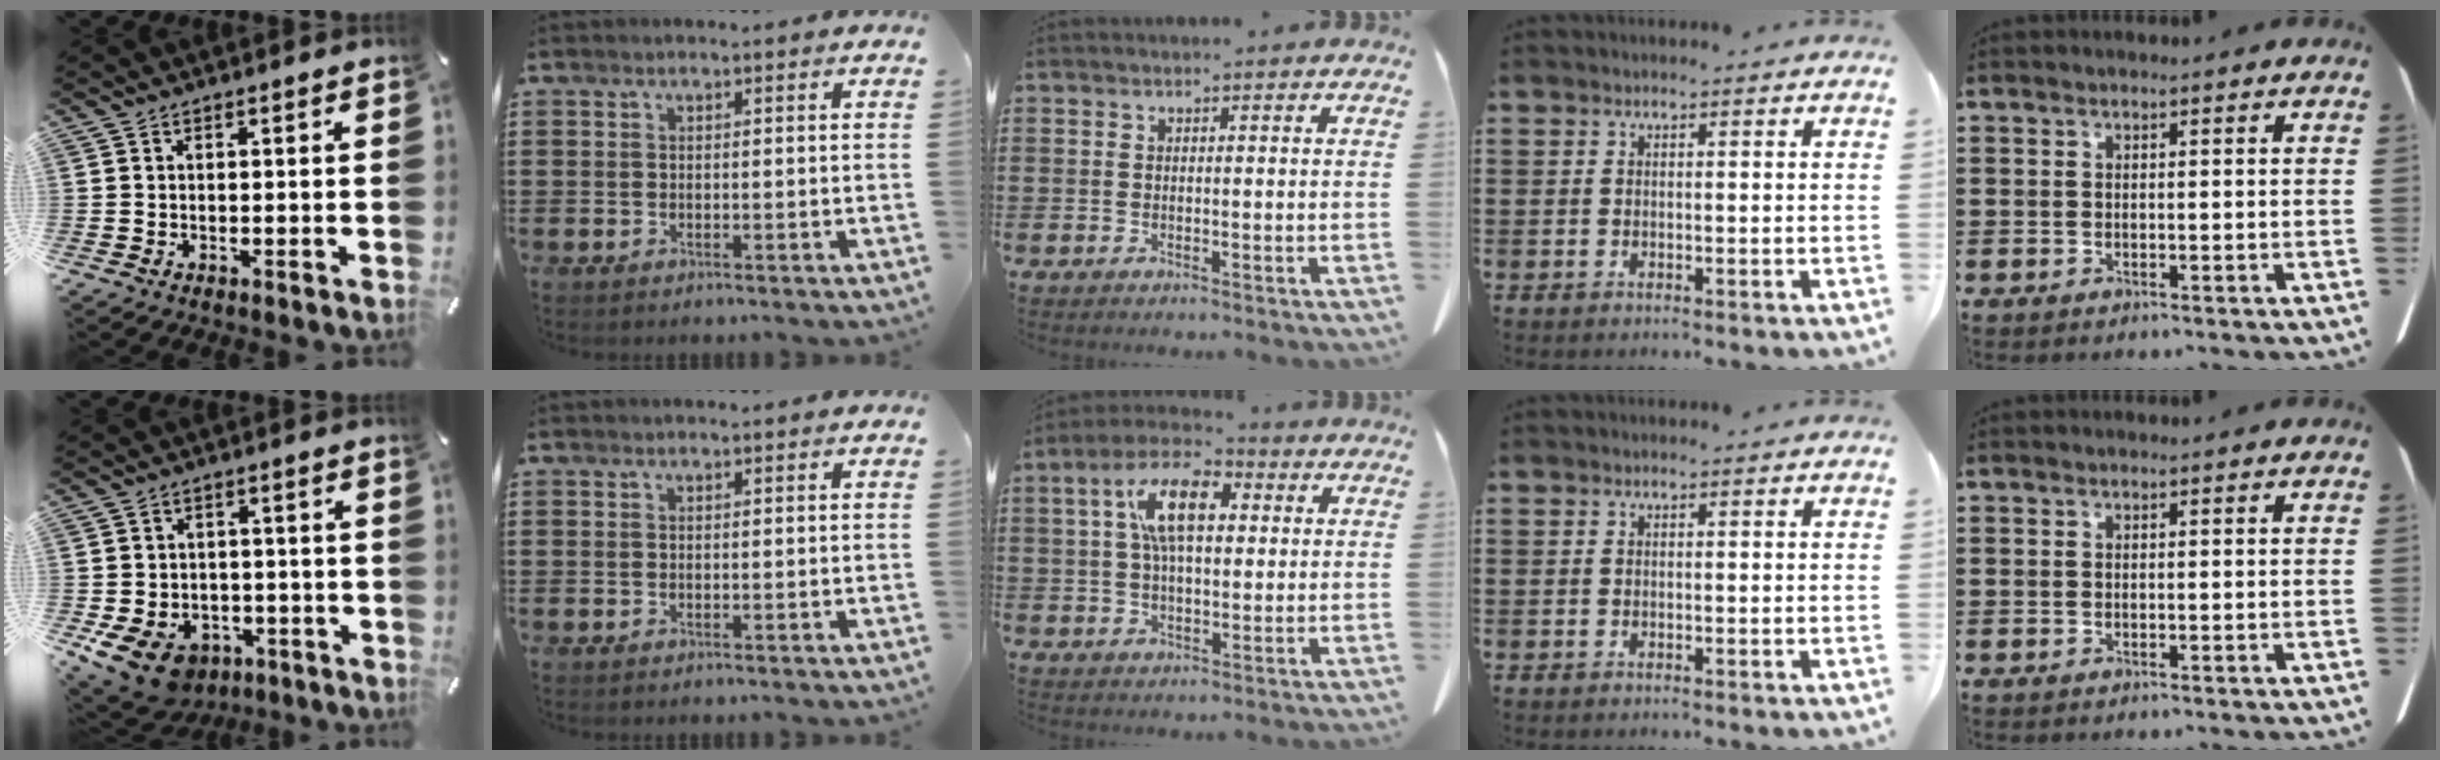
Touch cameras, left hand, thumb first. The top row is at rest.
{"thumb": {"total": 10.8, "force": [-5.9, 7.6, 4.9], "torque": [-0.104, 0.040, -0.102]}, "middle": {"total": 9.6, "force": [2.8, 4.7, 7.9], "torque": [-0.170, 0.018, 0.046]}}